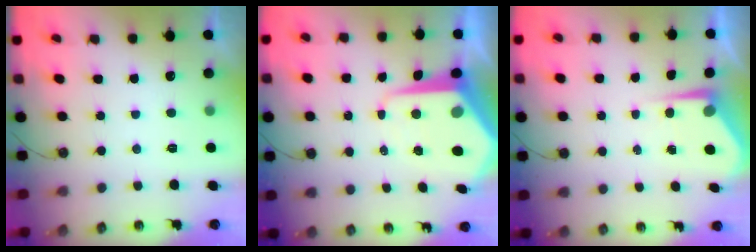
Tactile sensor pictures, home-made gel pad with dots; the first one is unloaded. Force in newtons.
{"total": 11.5, "press": 11.4, "slide": 1.0}
{"total": 5.0, "press": 5.0, "slide": 0.3}